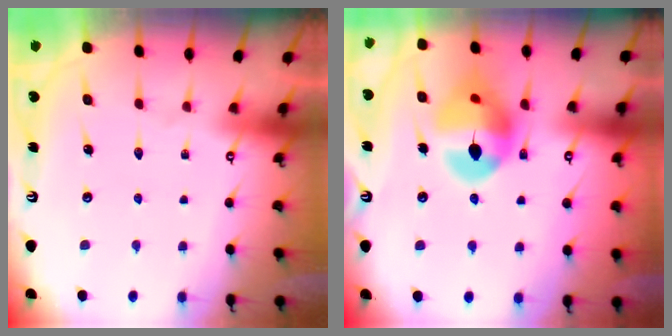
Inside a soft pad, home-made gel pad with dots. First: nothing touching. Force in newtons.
{"total": 14.1, "press": 14.0, "slide": 1.8}